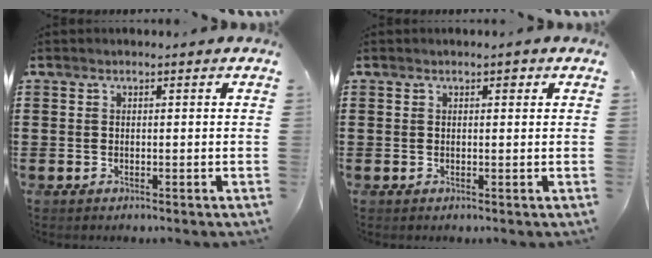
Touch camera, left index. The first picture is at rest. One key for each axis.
{"total": 1.0, "fx": 0.5, "fy": 0.5, "fz": 0.7, "tx": -0.006, "ty": 0.004, "tz": 0.005}